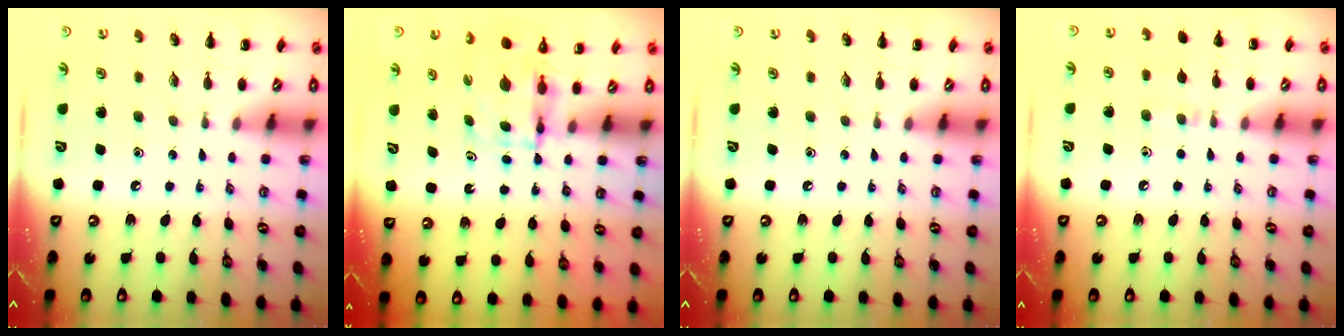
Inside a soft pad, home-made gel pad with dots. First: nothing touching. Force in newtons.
{"total": 4.0, "press": 4.0, "slide": 0.3}
{"total": 0.0}
{"total": 5.8, "press": 5.4, "slide": 2.2}